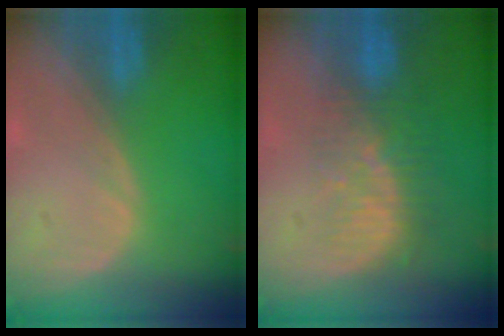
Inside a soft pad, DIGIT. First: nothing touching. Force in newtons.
{"total": 8.2, "press": 7.2, "slide": 3.8}